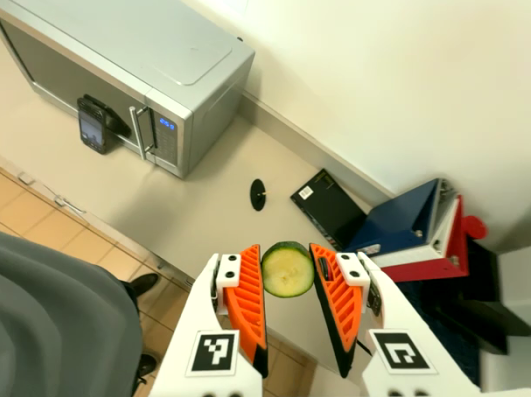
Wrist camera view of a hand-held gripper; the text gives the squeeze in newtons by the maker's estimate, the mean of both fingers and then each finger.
{"total": 7.5, "left": 7.3, "right": 7.6}